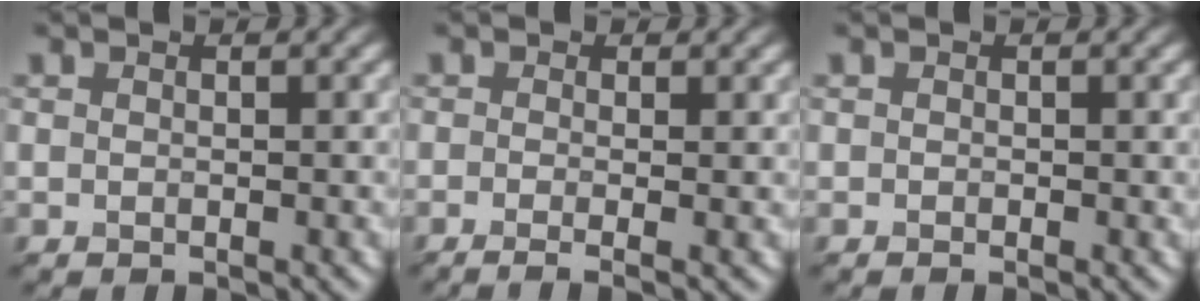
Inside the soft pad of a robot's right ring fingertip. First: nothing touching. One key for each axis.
{"total": 2.9, "fx": -0.2, "fy": 1.4, "fz": 2.5, "tx": -0.036, "ty": -0.001, "tz": -0.019}
{"total": 0.0}